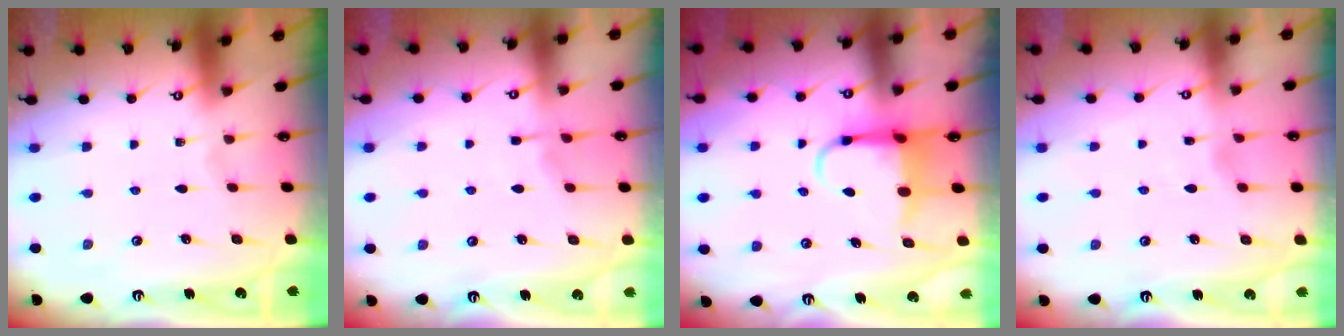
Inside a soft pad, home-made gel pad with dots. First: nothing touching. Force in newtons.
{"total": 3.3, "press": 3.2, "slide": 0.6}
{"total": 5.6, "press": 5.5, "slide": 1.0}
{"total": 3.0, "press": 2.9, "slide": 0.4}